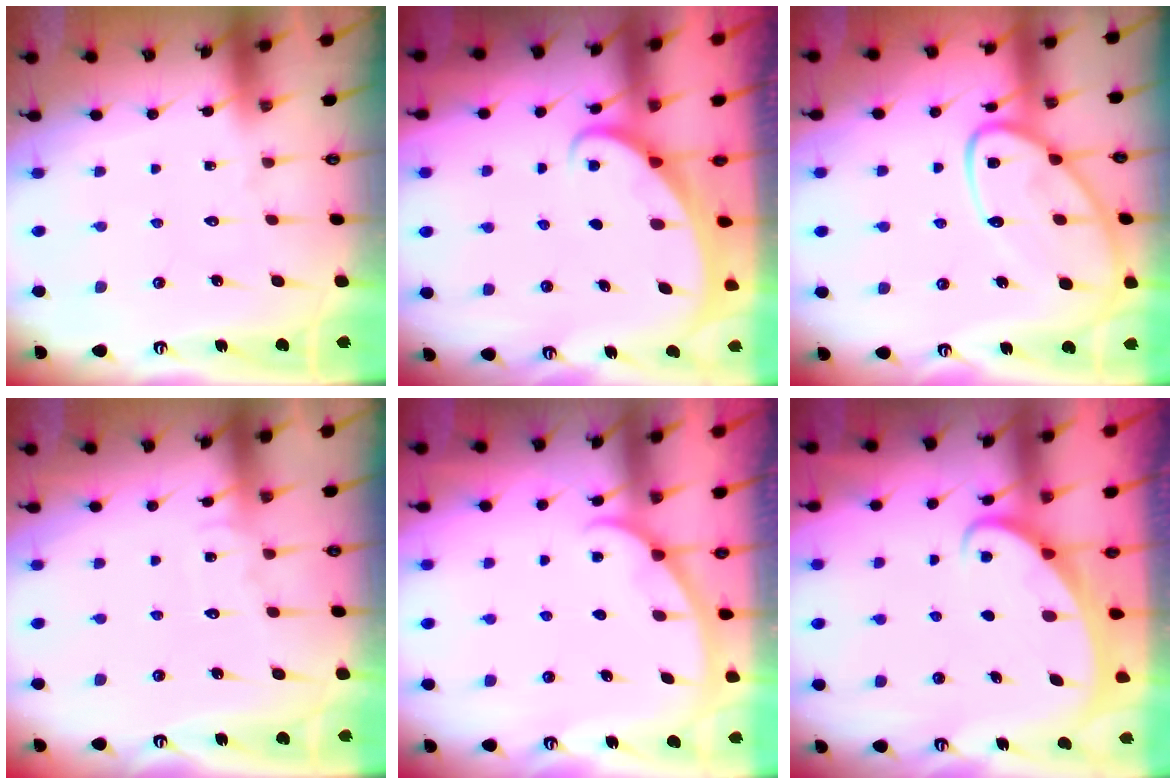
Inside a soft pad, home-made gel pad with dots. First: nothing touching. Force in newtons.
{"total": 1.9, "press": 1.9, "slide": 0.2}
{"total": 14.5, "press": 14.4, "slide": 1.2}
{"total": 6.7, "press": 6.7, "slide": 0.7}
{"total": 2.3, "press": 2.3, "slide": 0.2}
{"total": 2.2, "press": 2.2, "slide": 0.0}